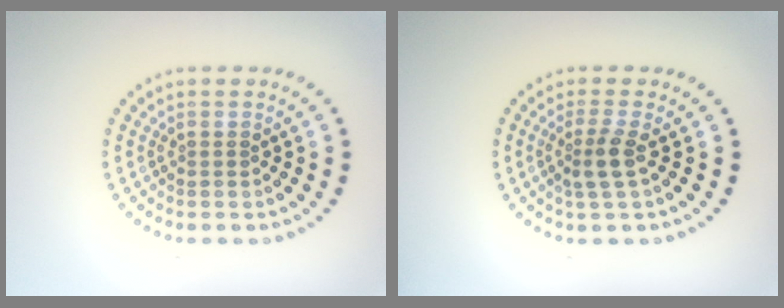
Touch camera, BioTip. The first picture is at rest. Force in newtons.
{"total": 2.1, "press": 1.8, "slide": 1.2}